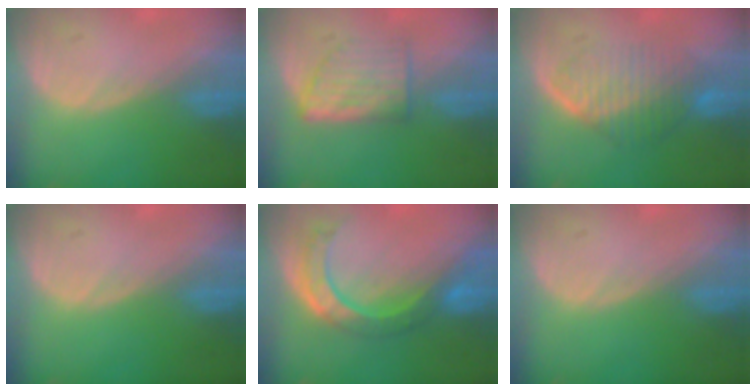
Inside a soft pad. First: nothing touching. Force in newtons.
{"total": 5.5, "press": 5.5, "slide": 0.4}
{"total": 6.8, "press": 6.5, "slide": 1.8}
{"total": 0.0}
{"total": 8.2, "press": 7.2, "slide": 3.8}
{"total": 0.0}